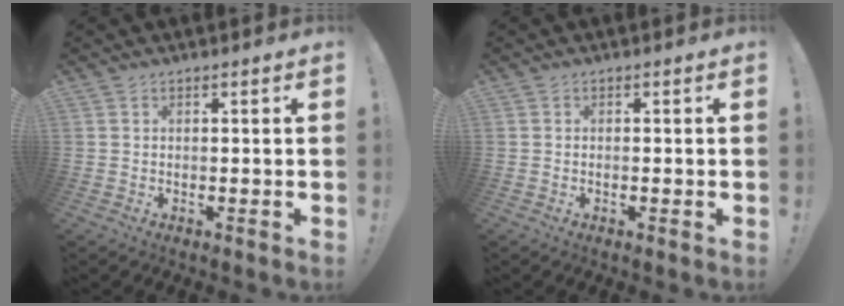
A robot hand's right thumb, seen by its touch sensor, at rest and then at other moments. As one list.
[{"total": 0.6, "force": [-0.4, 0.1, 0.5], "torque": [-0.015, 0.002, -0.006]}]